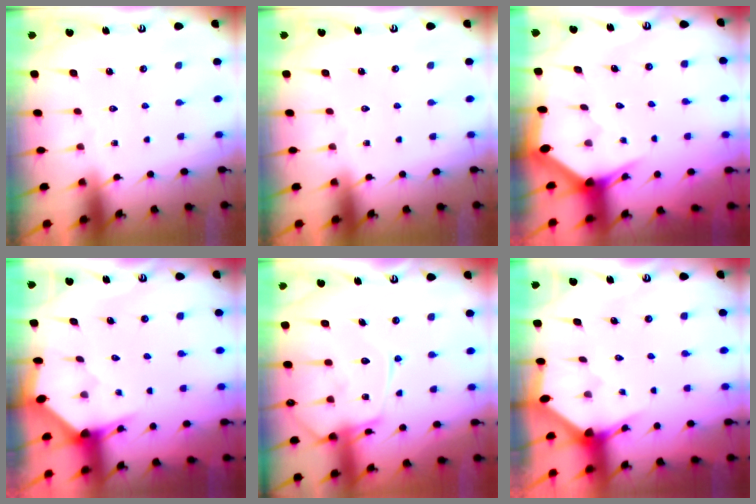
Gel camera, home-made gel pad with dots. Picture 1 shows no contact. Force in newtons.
{"total": 0.0}
{"total": 3.2, "press": 3.2, "slide": 0.0}
{"total": 2.8, "press": 2.8, "slide": 0.2}
{"total": 14.2, "press": 14.1, "slide": 1.2}
{"total": 2.5, "press": 2.5, "slide": 0.1}